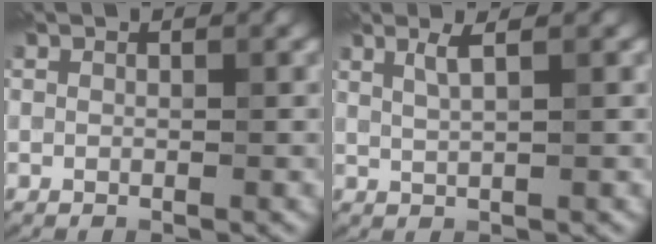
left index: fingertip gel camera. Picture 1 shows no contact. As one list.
[{"total": 1.6, "force": [1.0, 0.2, 1.3], "torque": [-0.022, 0.010, 0.014]}]